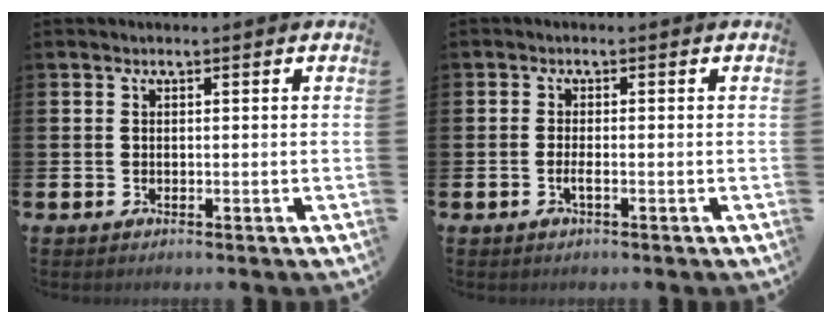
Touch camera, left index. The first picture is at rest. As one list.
[{"total": 1.0, "force": [-0.4, 0.2, 1.0], "torque": [-0.020, -0.001, -0.007]}]